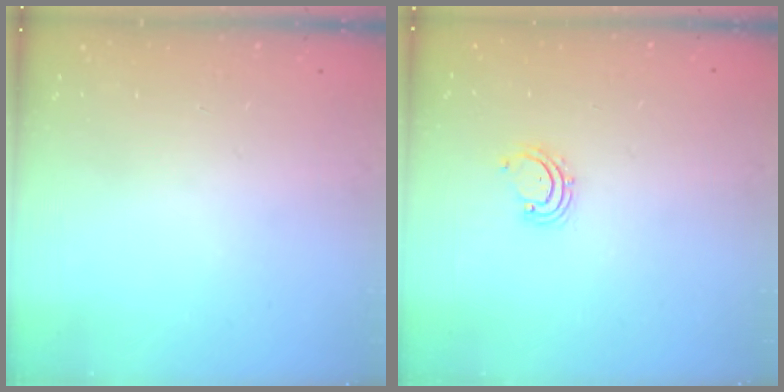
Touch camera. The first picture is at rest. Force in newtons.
{"total": 2.9, "press": 2.9, "slide": 0.4}